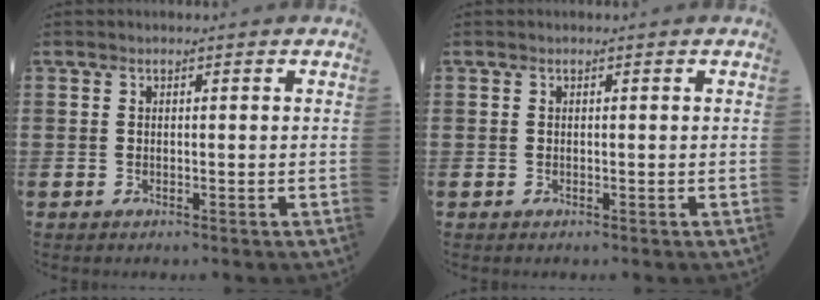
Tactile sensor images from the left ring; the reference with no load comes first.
{"total": 0.0}